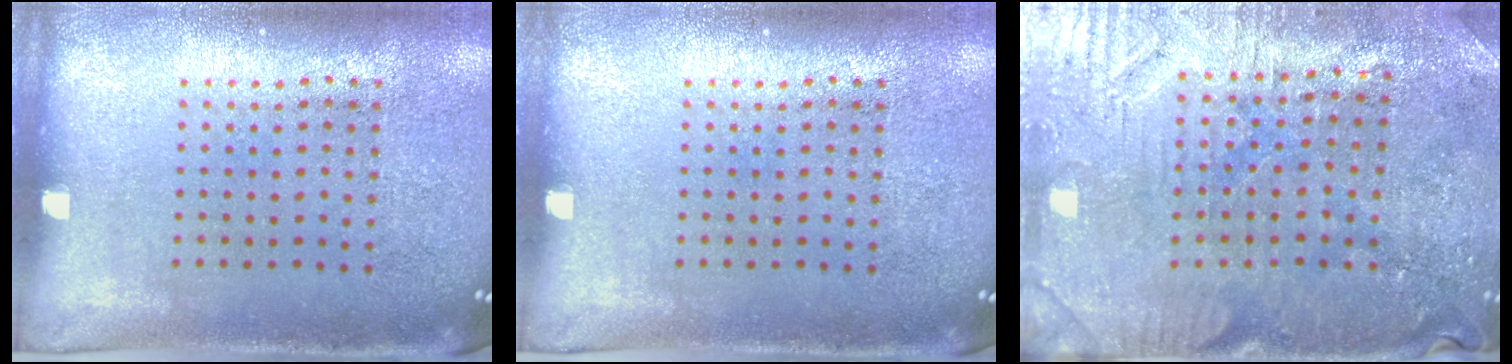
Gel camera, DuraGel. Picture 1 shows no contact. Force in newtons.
{"total": 0.0}
{"total": 1.4, "press": 1.4, "slide": 0.4}